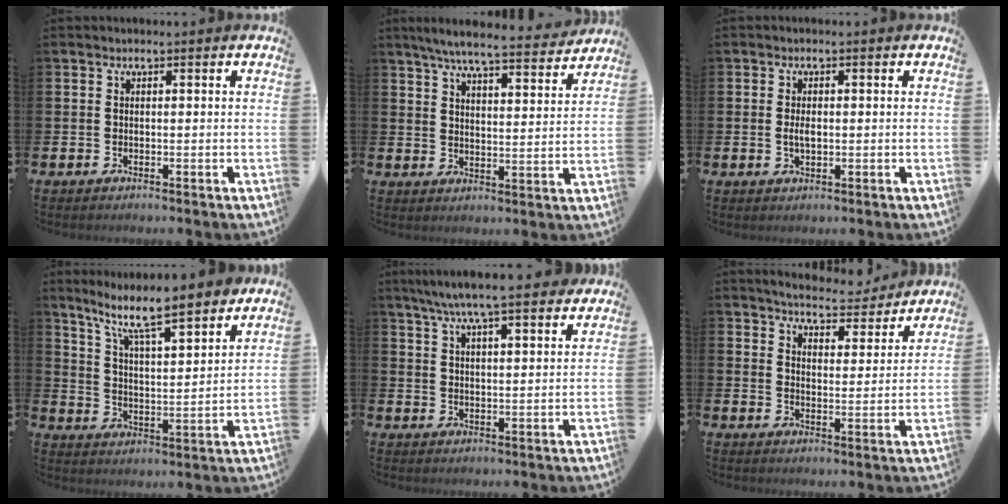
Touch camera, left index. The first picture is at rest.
{"total": 6.8, "force": [6.3, 0.4, 2.4], "torque": [-0.055, -0.041, 0.106]}
{"total": 2.1, "force": [-0.1, 1.1, 1.8], "torque": [-0.037, 0.004, -0.003]}
{"total": 9.4, "force": [8.1, 1.6, 4.4], "torque": [-0.114, -0.046, 0.138]}
{"total": 7.5, "force": [6.9, 0.6, 2.8], "torque": [-0.074, -0.025, 0.124]}
{"total": 5.5, "force": [5.4, 0.8, 0.7], "torque": [-0.028, -0.041, 0.091]}